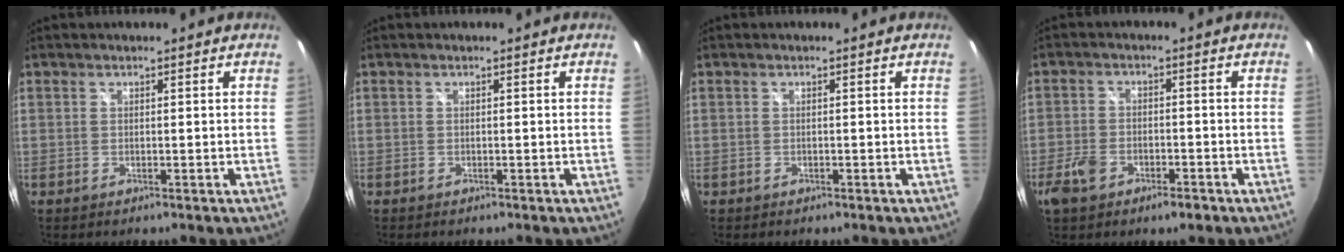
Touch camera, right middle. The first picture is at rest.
{"total": 0.0}
{"total": 0.6, "force": [-0.4, 0.4, 0.0], "torque": [-0.002, -0.002, -0.006]}
{"total": 7.1, "force": [-4.1, 3.9, 4.3], "torque": [-0.105, -0.007, -0.074]}